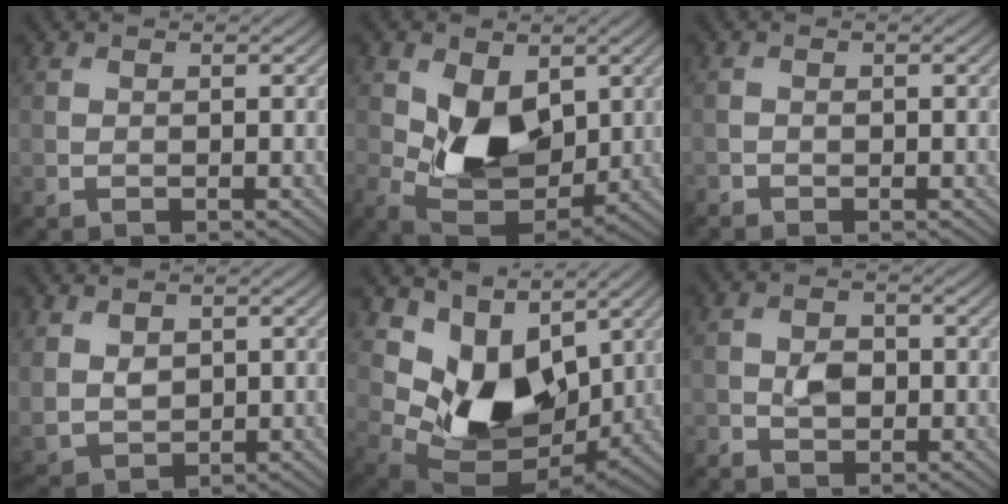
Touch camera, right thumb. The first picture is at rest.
{"total": 9.5, "force": [1.0, 6.3, 7.0], "torque": [-0.154, -0.026, 0.027]}
{"total": 0.8, "force": [-0.7, 0.4, 0.1], "torque": [-0.002, -0.002, -0.016]}
{"total": 3.7, "force": [1.5, 2.7, 2.0], "torque": [-0.065, -0.006, 0.035]}
{"total": 11.0, "force": [3.4, 7.4, 7.4], "torque": [-0.160, -0.023, 0.069]}
{"total": 2.6, "force": [-1.2, 1.8, 1.4], "torque": [-0.027, 0.001, -0.026]}